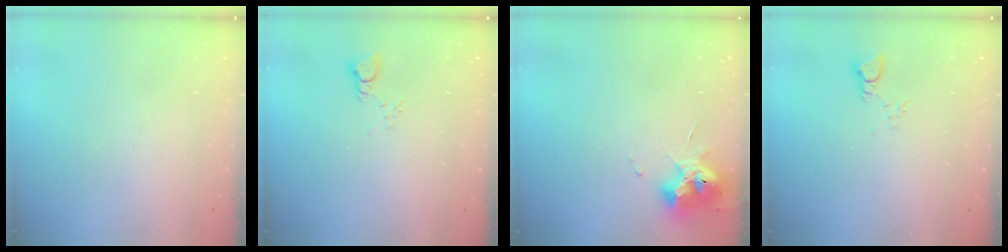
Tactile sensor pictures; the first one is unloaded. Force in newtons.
{"total": 2.2, "press": 2.2, "slide": 0.1}
{"total": 11.4, "press": 11.3, "slide": 1.4}
{"total": 2.2, "press": 2.2, "slide": 0.1}